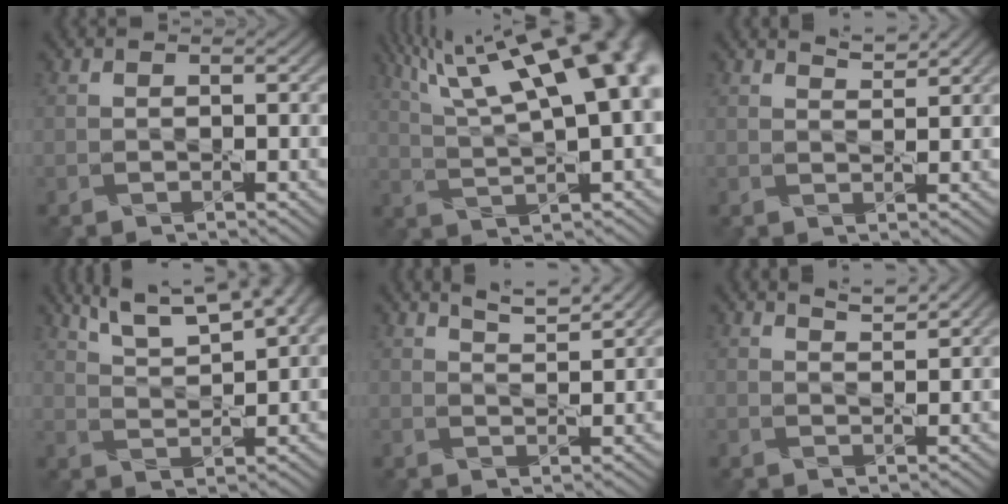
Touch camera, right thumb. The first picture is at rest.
{"total": 20.6, "force": [9.2, 7.1, 17.0], "torque": [-0.260, 0.069, 0.141]}
{"total": 1.9, "force": [1.7, 0.2, 0.8], "torque": [-0.019, 0.003, 0.033]}
{"total": 10.2, "force": [6.8, 2.7, 7.0], "torque": [-0.133, 0.018, 0.108]}
{"total": 3.9, "force": [3.1, 0.5, 2.3], "torque": [-0.036, 0.001, 0.058]}
{"total": 2.2, "force": [1.9, 0.2, 1.1], "torque": [-0.021, 0.000, 0.037]}